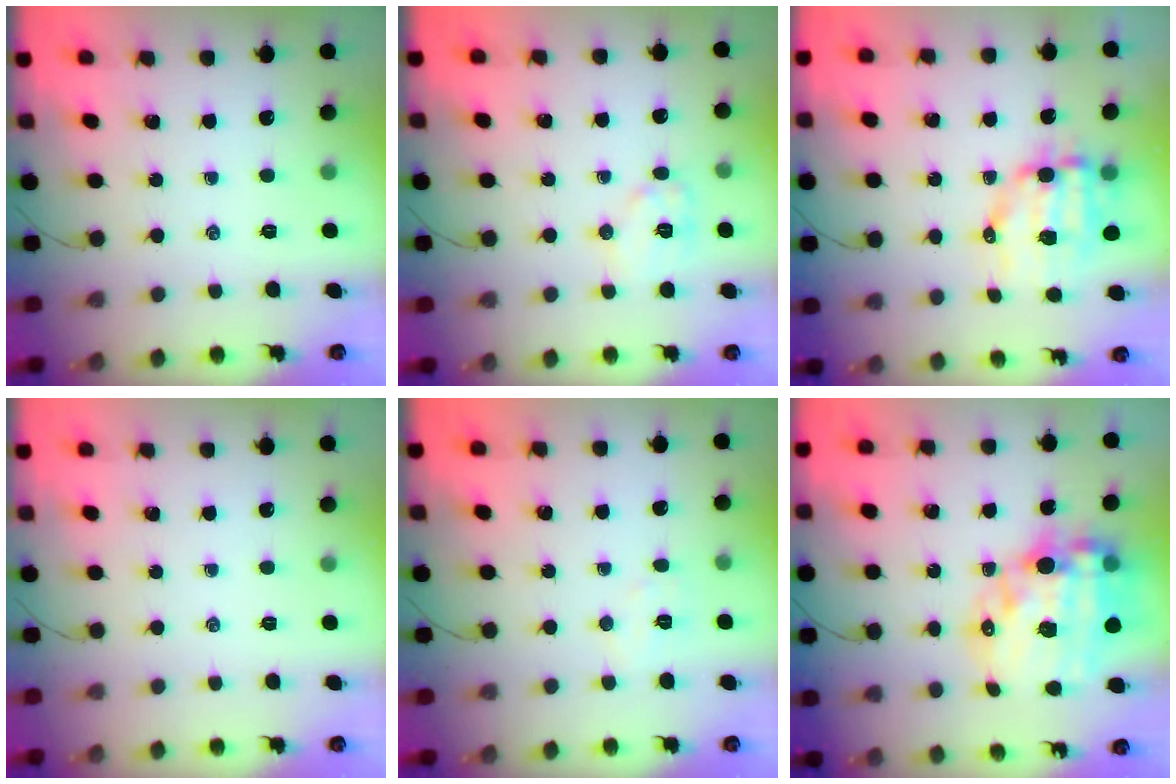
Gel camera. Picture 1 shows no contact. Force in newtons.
{"total": 8.6, "press": 8.6, "slide": 0.3}
{"total": 9.7, "press": 9.4, "slide": 2.1}
{"total": 0.0}
{"total": 4.1, "press": 4.0, "slide": 1.0}
{"total": 25.0, "press": 24.4, "slide": 5.6}